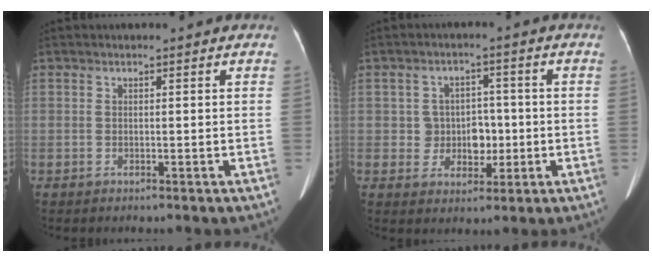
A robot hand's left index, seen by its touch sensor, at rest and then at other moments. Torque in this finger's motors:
{"motor_torque": [0.09, -0.02, 0.08, 0.00]}